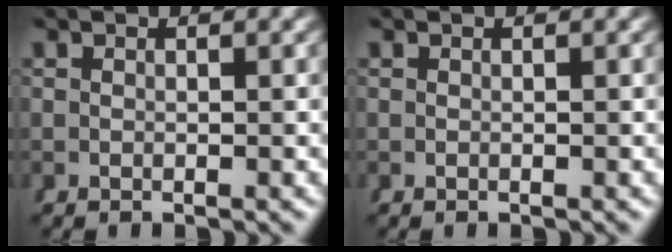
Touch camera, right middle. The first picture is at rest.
{"total": 0.0}